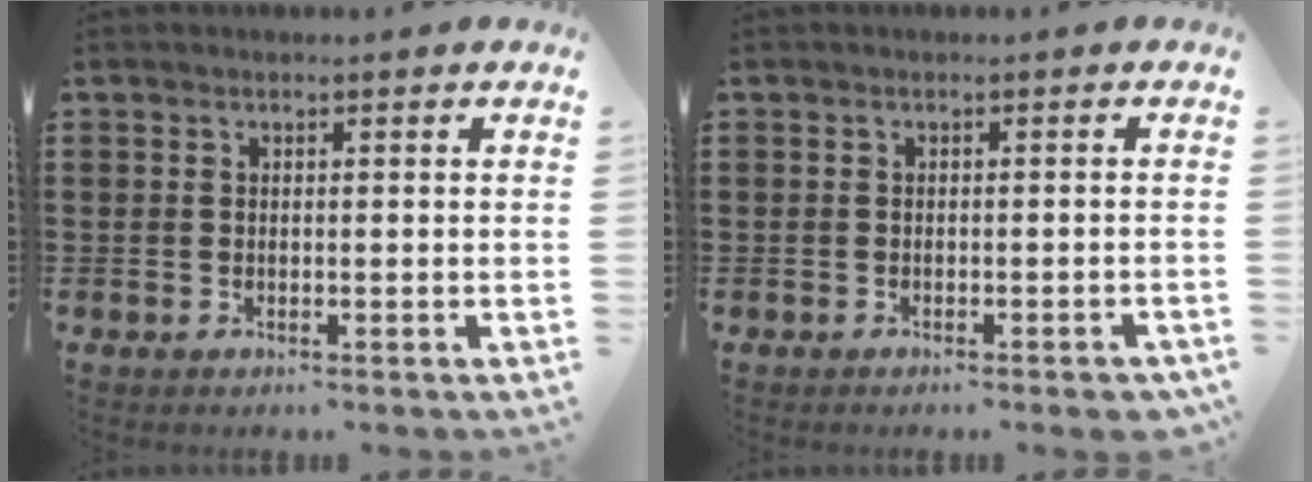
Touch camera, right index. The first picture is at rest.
{"total": 1.0, "force": [-0.9, 0.0, 0.5], "torque": [-0.011, -0.006, -0.016]}